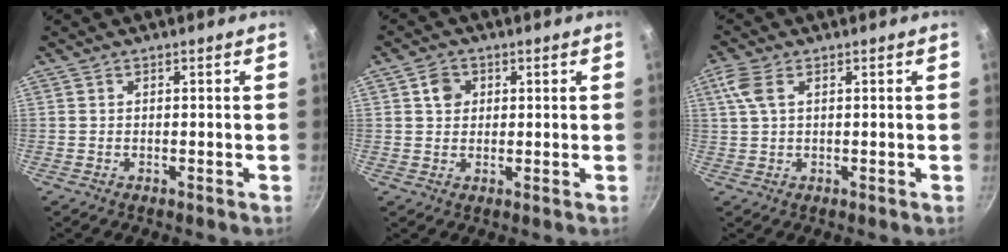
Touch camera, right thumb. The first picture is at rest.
{"total": 3.6, "force": [1.1, 3.0, 1.7], "torque": [-0.012, 0.002, 0.017]}
{"total": 4.3, "force": [1.5, 2.2, 3.4], "torque": [-0.080, 0.010, 0.030]}